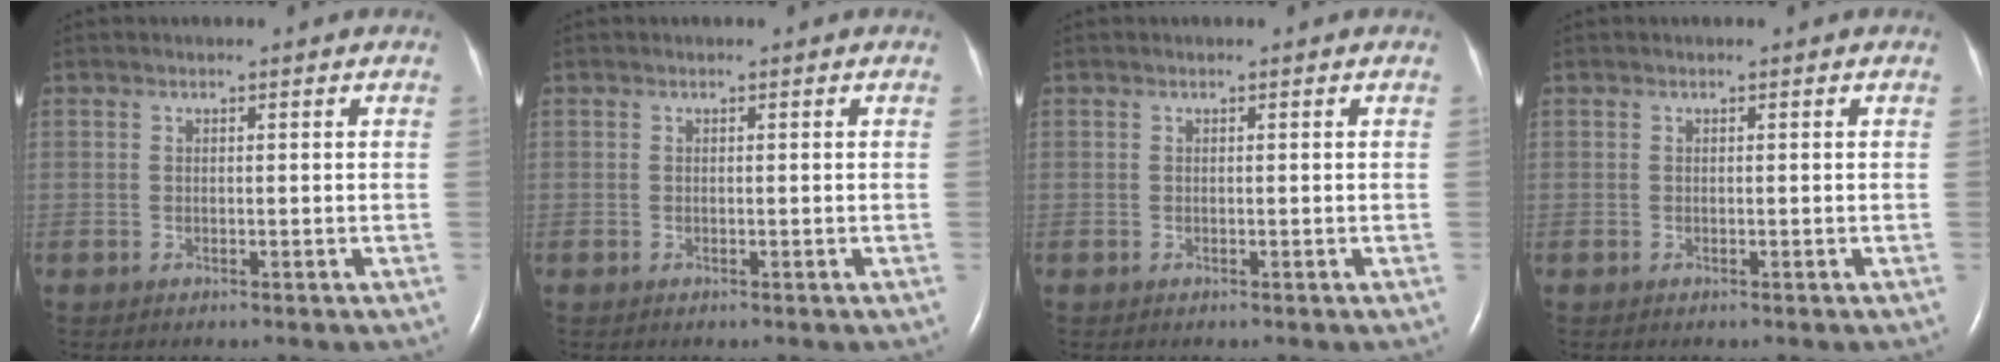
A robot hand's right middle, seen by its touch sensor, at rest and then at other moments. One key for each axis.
{"total": 0.0}
{"total": 0.0}
{"total": 0.0}